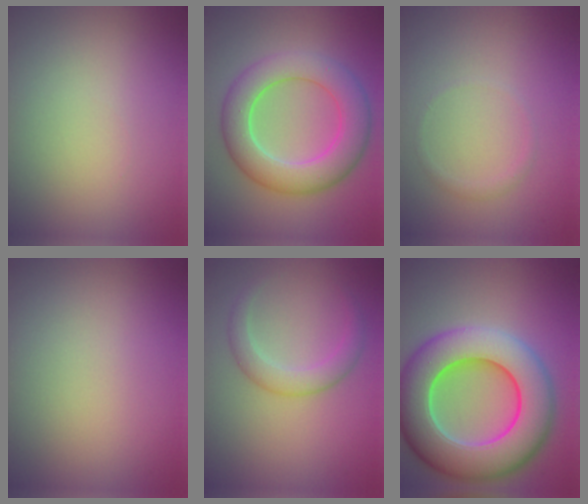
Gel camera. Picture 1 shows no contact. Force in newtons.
{"total": 7.3, "press": 7.3, "slide": 0.5}
{"total": 0.7, "press": 0.7, "slide": 0.0}
{"total": 0.0}
{"total": 2.7, "press": 2.7, "slide": 0.1}
{"total": 13.2, "press": 13.1, "slide": 2.1}